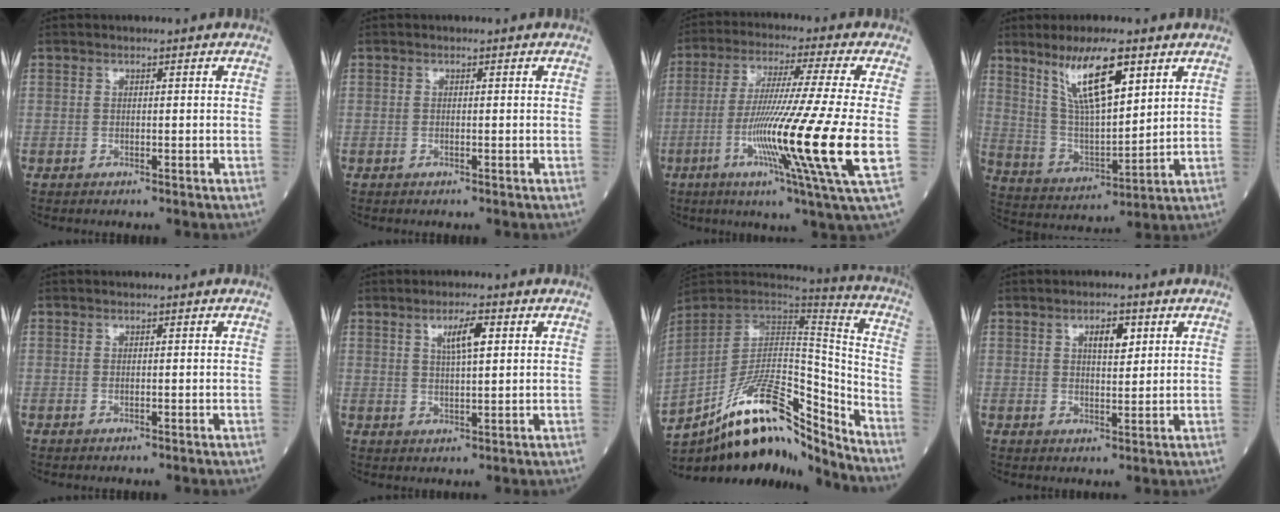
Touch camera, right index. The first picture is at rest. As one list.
[{"total": 0.0}, {"total": 18.3, "force": [-3.7, -2.3, 17.8], "torque": [-0.320, -0.035, -0.076]}, {"total": 12.2, "force": [7.0, 2.5, 9.7], "torque": [-0.183, 0.003, 0.139]}, {"total": 0.0}, {"total": 4.3, "force": [1.8, 0.6, 3.9], "torque": [-0.070, 0.002, 0.031]}, {"total": 20.1, "force": [-15.4, 4.4, 12.1], "torque": [-0.215, 0.034, -0.267]}, {"total": 3.8, "force": [1.7, 1.3, 3.1], "torque": [-0.049, 0.000, 0.027]}]